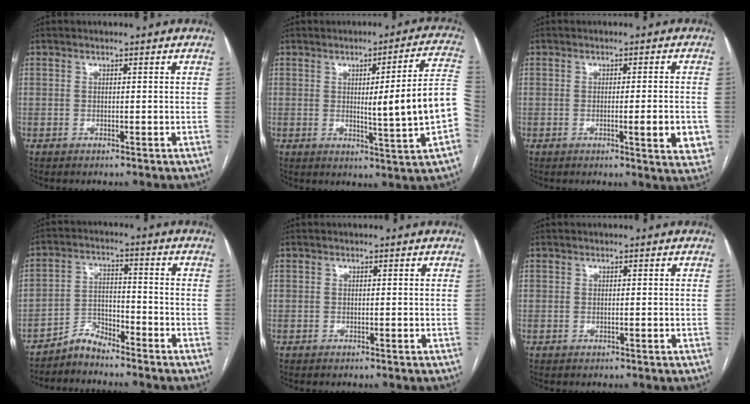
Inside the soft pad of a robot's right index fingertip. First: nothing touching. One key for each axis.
{"total": 12.4, "fx": -1.2, "fy": -0.6, "fz": 12.4, "tx": -0.158, "ty": 0.004, "tz": -0.016}
{"total": 6.0, "fx": -1.6, "fy": 0.7, "fz": 5.7, "tx": -0.066, "ty": -0.007, "tz": -0.019}
{"total": 4.4, "fx": -4.2, "fy": 1.1, "fz": 0.2, "tx": 0.001, "ty": 0.001, "tz": -0.079}
{"total": 0.0}
{"total": 0.0}